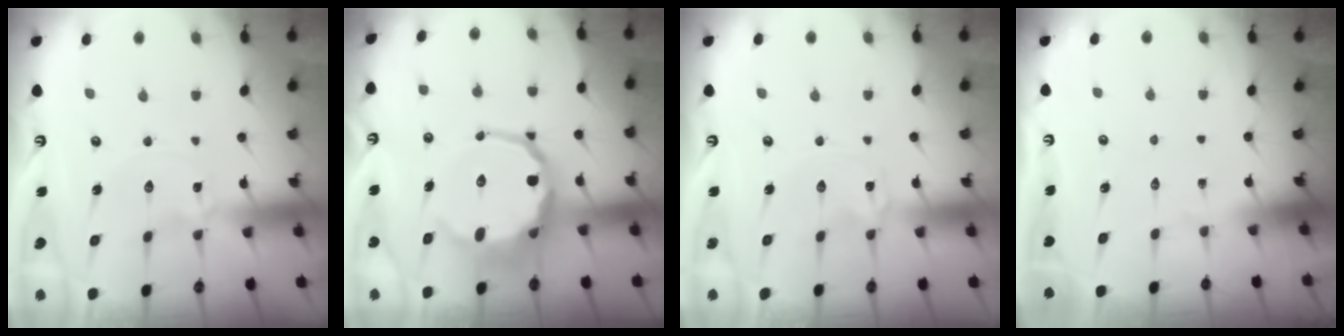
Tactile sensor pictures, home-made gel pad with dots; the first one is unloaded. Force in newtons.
{"total": 12.5, "press": 12.1, "slide": 3.2}
{"total": 0.0}
{"total": 0.0}